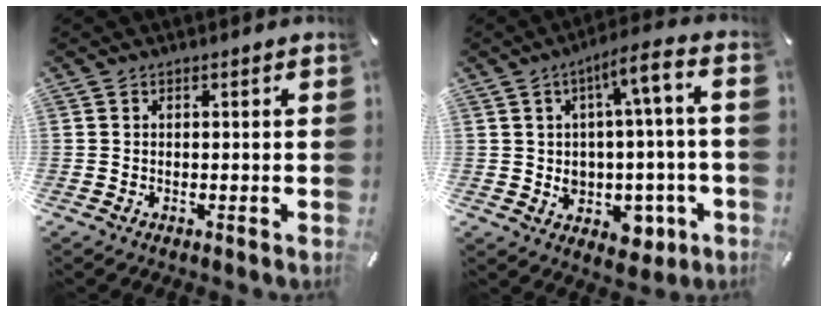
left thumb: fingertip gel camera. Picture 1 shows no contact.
{"total": 10.0, "force": [0.4, 6.0, 8.0], "torque": [-0.104, -0.003, 0.007]}